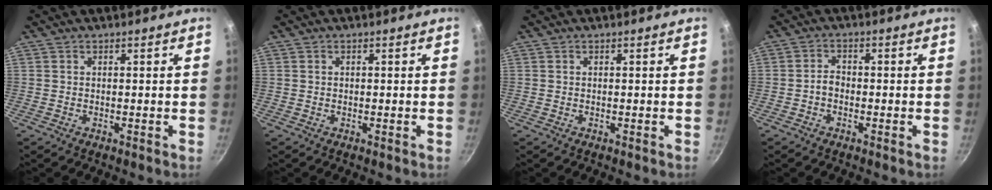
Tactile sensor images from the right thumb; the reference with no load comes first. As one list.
[{"total": 0.0}, {"total": 0.0}, {"total": 2.3, "force": [-0.9, 1.6, 1.4], "torque": [-0.019, 0.017, -0.020]}]